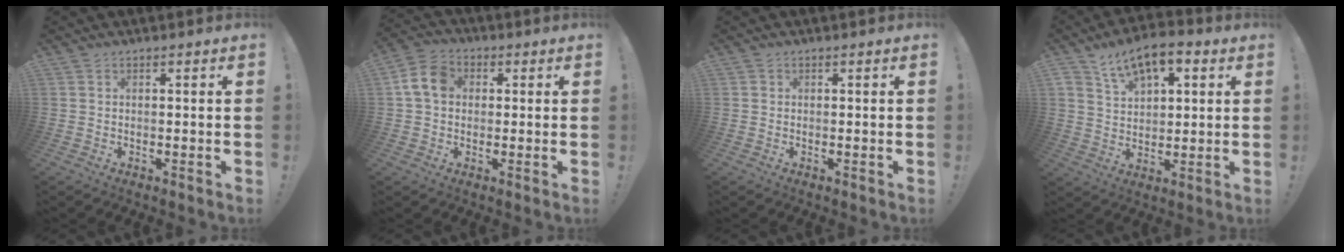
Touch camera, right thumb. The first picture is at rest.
{"total": 8.8, "force": [1.7, 6.7, 5.4], "torque": [-0.096, 0.016, 0.036]}
{"total": 0.5, "force": [0.1, 0.5, -0.1], "torque": [0.000, 0.002, 0.003]}
{"total": 10.6, "force": [6.1, 6.0, 6.3], "torque": [-0.096, -0.026, 0.114]}